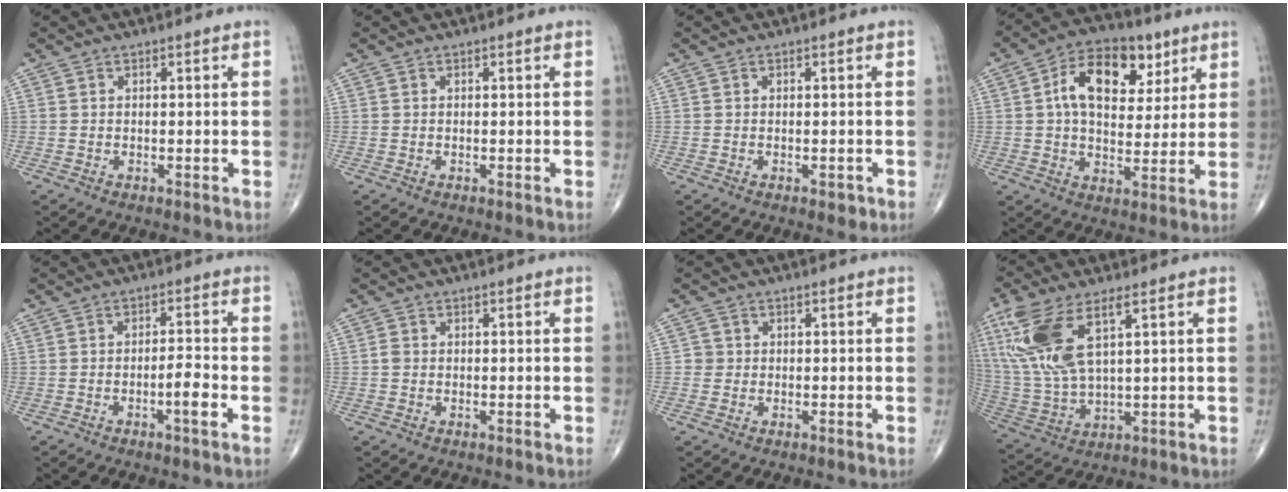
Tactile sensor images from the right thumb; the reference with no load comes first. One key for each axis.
{"total": 0.0}
{"total": 1.2, "fx": -0.5, "fy": 0.7, "fz": 0.8, "tx": -0.005, "ty": -0.001, "tz": -0.006}
{"total": 15.2, "fx": 5.3, "fy": 9.4, "fz": 10.7, "tx": -0.142, "ty": -0.002, "tz": 0.083}
{"total": 4.1, "fx": -1.7, "fy": 0.6, "fz": 3.7, "tx": -0.064, "ty": 0.012, "tz": -0.032}
{"total": 1.0, "fx": -0.1, "fy": 0.8, "fz": 0.5, "tx": -0.007, "ty": 0.001, "tz": -0.002}
{"total": 1.5, "fx": -0.1, "fy": 1.5, "fz": 0.1, "tx": 0.009, "ty": 0.006, "tz": -0.005}
{"total": 15.4, "fx": 5.9, "fy": 5.8, "fz": 12.9, "tx": -0.300, "ty": -0.014, "tz": 0.125}